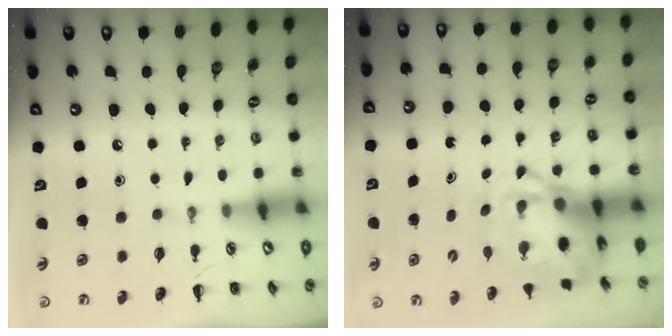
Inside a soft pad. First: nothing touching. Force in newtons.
{"total": 7.1, "press": 7.0, "slide": 1.1}